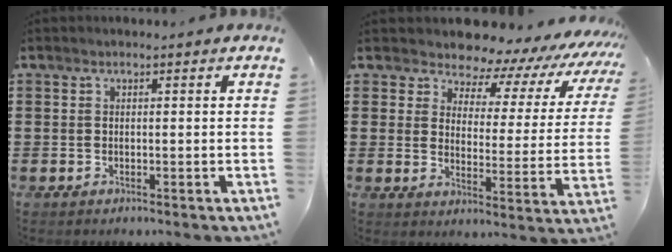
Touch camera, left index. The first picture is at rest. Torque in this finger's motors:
{"motor_torque": [2.14, 0.00, 0.38, 0.00]}